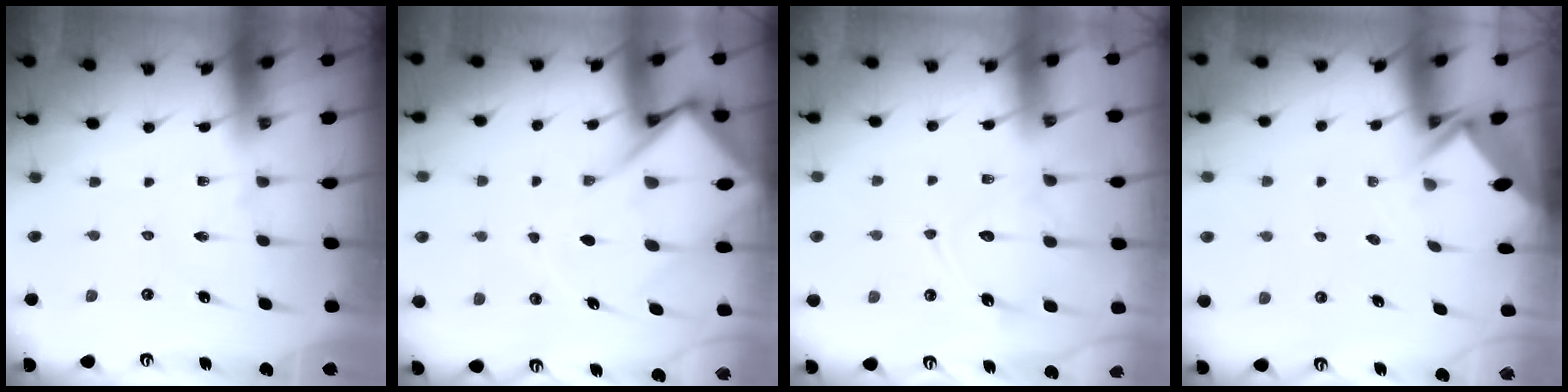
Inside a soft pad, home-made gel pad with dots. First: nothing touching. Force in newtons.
{"total": 16.7, "press": 16.6, "slide": 1.7}
{"total": 12.8, "press": 12.7, "slide": 1.1}
{"total": 2.7, "press": 2.7, "slide": 0.2}